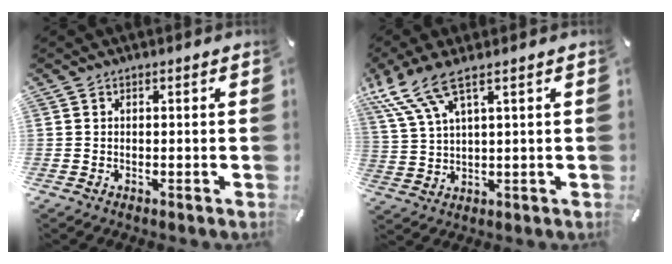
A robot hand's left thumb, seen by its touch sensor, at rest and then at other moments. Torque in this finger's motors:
{"motor_torque": [1.68, 0.98, 1.34, -1.42, 0.48]}